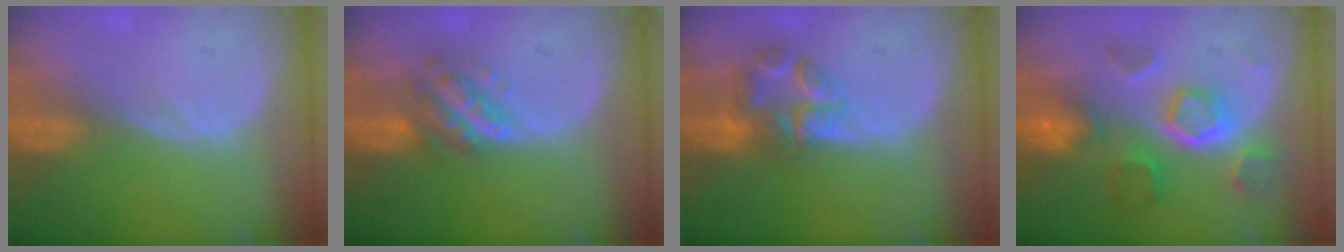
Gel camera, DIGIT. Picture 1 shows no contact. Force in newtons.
{"total": 5.8, "press": 5.3, "slide": 2.4}
{"total": 7.0, "press": 6.1, "slide": 3.5}
{"total": 8.5, "press": 7.7, "slide": 3.7}